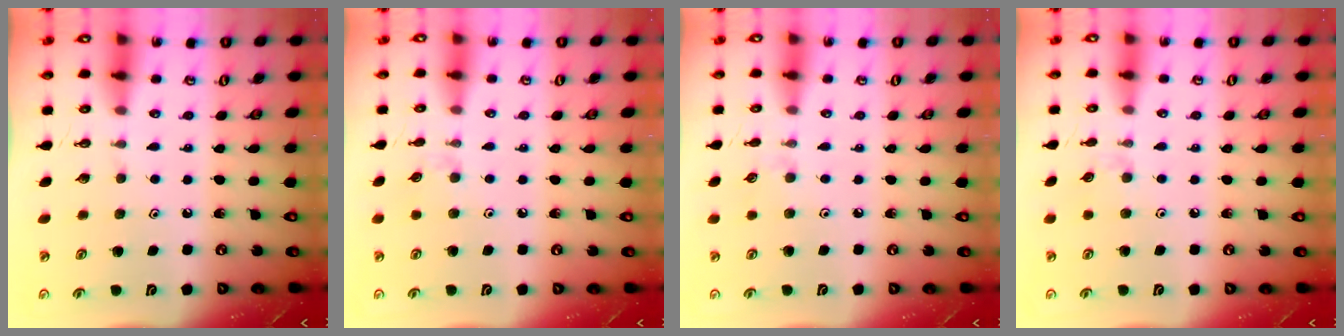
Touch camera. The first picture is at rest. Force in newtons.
{"total": 2.9, "press": 2.9, "slide": 0.3}
{"total": 1.9, "press": 1.8, "slide": 0.3}
{"total": 2.9, "press": 2.9, "slide": 0.3}